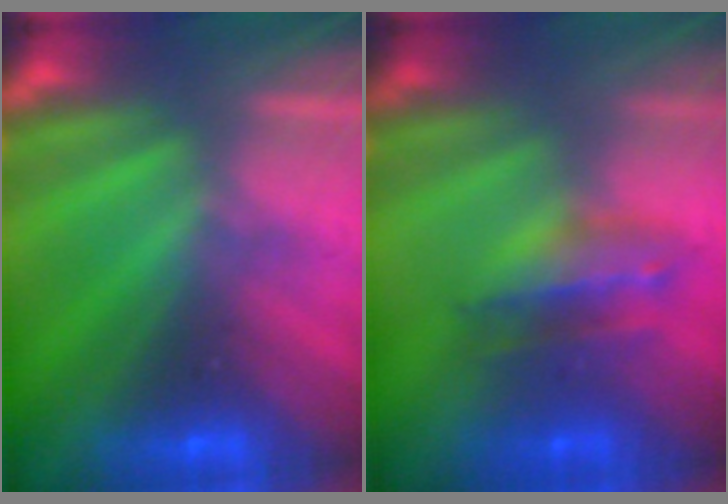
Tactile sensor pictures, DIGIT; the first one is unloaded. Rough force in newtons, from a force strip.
{"total": 2.7}